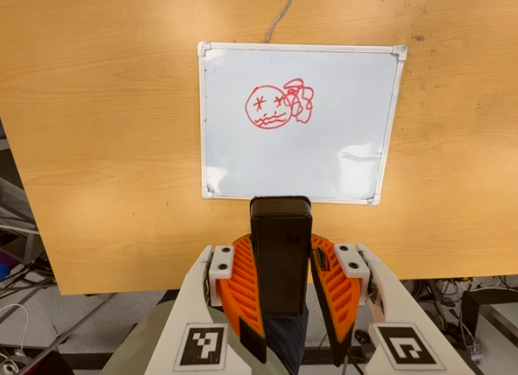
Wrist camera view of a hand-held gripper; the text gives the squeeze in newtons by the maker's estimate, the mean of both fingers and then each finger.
{"total": 9.9, "left": 8.0, "right": 11.7}